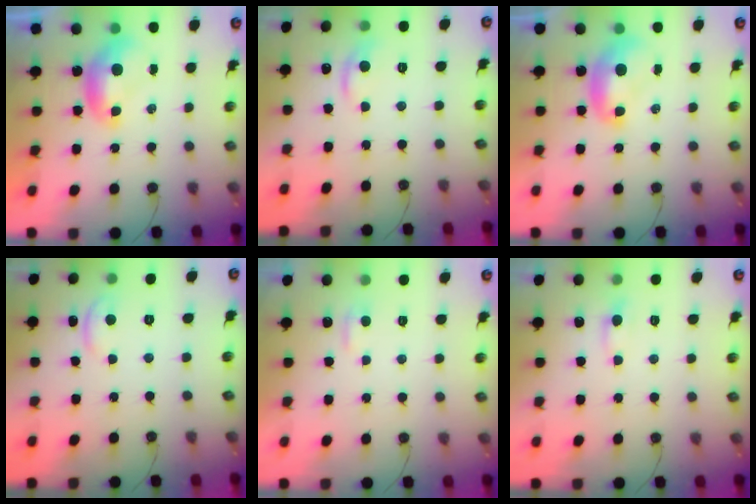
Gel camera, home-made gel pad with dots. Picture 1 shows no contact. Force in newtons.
{"total": 1.3, "press": 1.1, "slide": 0.7}
{"total": 1.6, "press": 1.6, "slide": 0.3}
{"total": 1.5, "press": 1.4, "slide": 0.5}
{"total": 2.5, "press": 2.5, "slide": 0.3}
{"total": 0.7, "press": 0.3, "slide": 0.6}